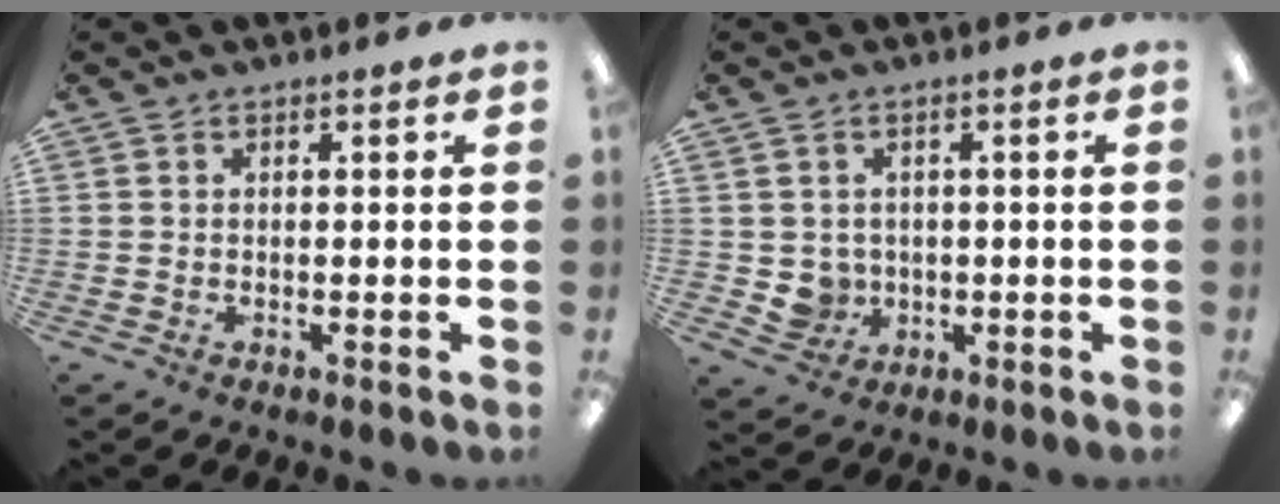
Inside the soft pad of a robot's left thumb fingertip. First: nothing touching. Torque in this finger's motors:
{"motor_torque": [-0.06, 0.08, -0.03, -0.04, 0.04]}